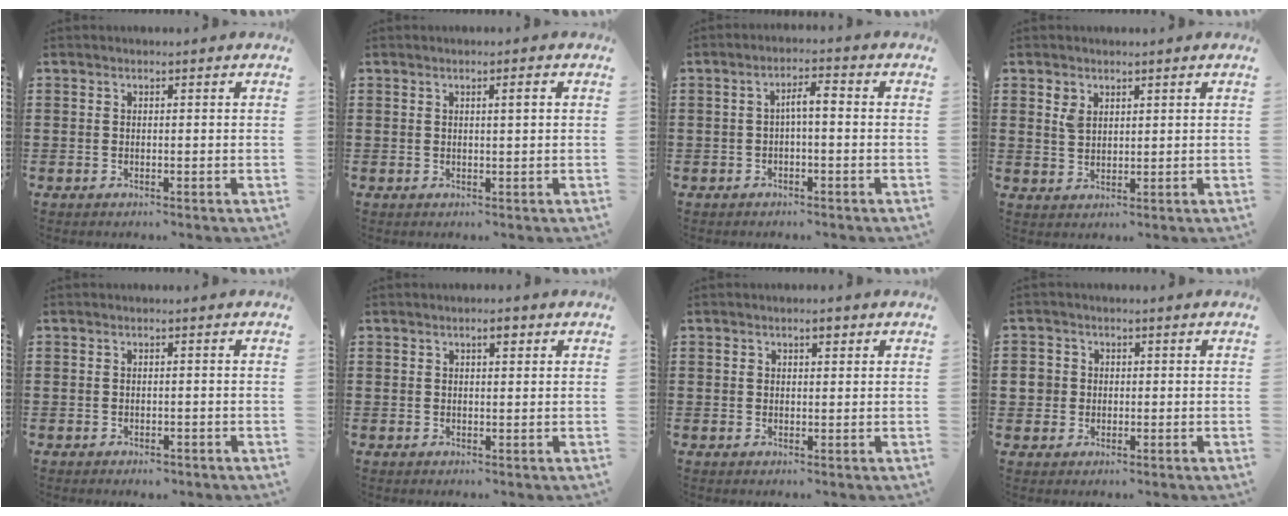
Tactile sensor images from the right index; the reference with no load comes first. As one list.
[{"total": 1.3, "force": [0.3, 0.1, 1.3], "torque": [-0.023, 0.002, 0.004]}, {"total": 2.9, "force": [-0.4, 0.6, 2.8], "torque": [-0.054, 0.008, -0.011]}, {"total": 2.6, "force": [1.6, 1.6, 1.3], "torque": [-0.030, 0.005, 0.031]}, {"total": 0.9, "force": [-0.9, 0.2, 0.2], "torque": [-0.009, -0.003, -0.018]}, {"total": 1.9, "force": [0.9, 0.6, 1.6], "torque": [-0.024, 0.002, 0.012]}, {"total": 1.8, "force": [0.8, 1.1, 1.2], "torque": [-0.019, 0.004, 0.010]}, {"total": 2.6, "force": [-0.2, 2.5, 0.7], "torque": [-0.032, 0.005, -0.010]}]